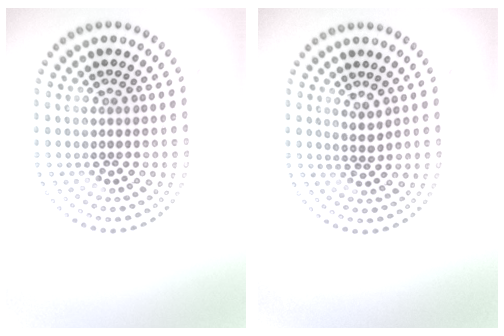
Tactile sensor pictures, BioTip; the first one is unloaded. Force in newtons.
{"total": 1.4, "press": 1.0, "slide": 1.0}